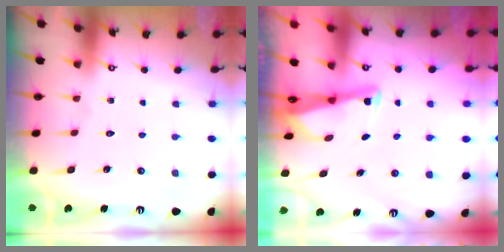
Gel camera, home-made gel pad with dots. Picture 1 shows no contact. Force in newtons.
{"total": 2.6, "press": 2.6, "slide": 0.2}